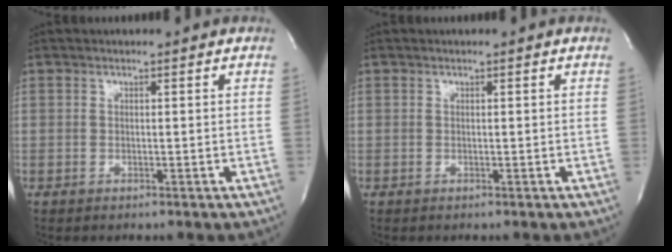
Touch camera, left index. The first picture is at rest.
{"total": 0.0}